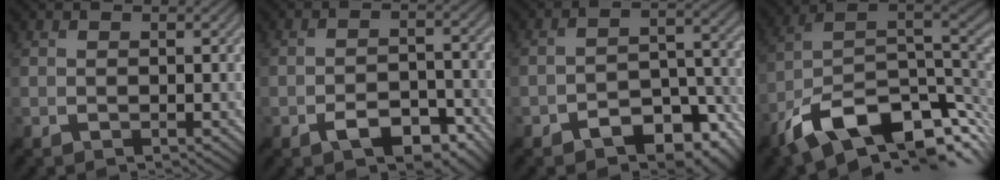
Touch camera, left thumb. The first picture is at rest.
{"total": 6.2, "force": [-3.9, 2.5, 4.2], "torque": [-0.064, 0.006, -0.062]}
{"total": 9.2, "force": [-6.0, 4.4, 5.4], "torque": [-0.071, -0.003, -0.101]}
{"total": 16.5, "force": [-6.9, 8.5, 12.4], "torque": [-0.229, -0.022, -0.112]}